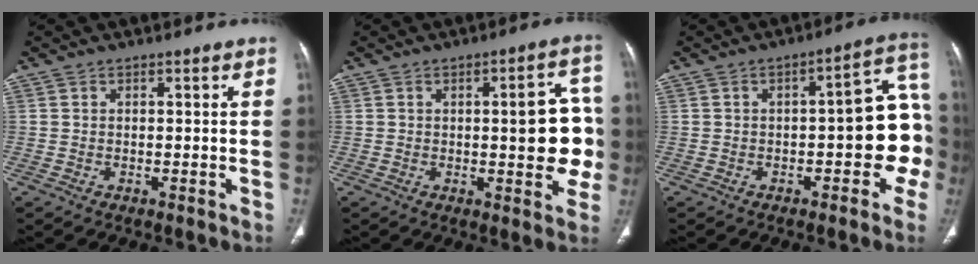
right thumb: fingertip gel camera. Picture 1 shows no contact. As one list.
[{"total": 12.0, "force": [-0.4, 4.3, 11.2], "torque": [-0.108, 0.017, -0.003]}, {"total": 12.2, "force": [-2.6, 5.4, 10.6], "torque": [-0.097, 0.047, -0.036]}]